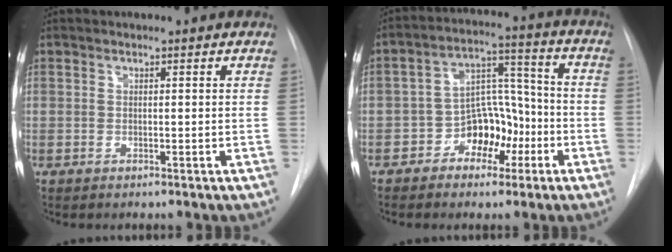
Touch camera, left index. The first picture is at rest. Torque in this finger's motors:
{"motor_torque": [0.16, 0.11, 0.08, 0.02]}